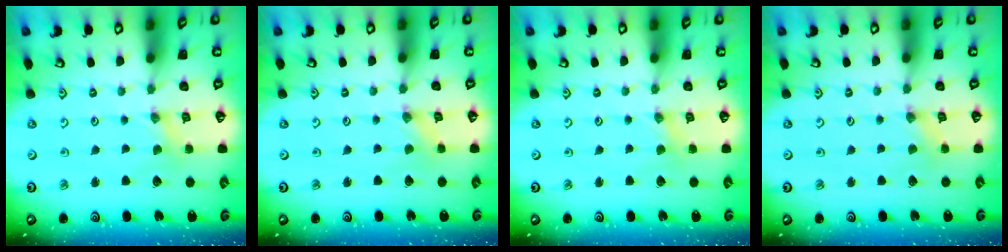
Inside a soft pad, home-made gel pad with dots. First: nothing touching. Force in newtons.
{"total": 0.0}
{"total": 1.9, "press": 1.9, "slide": 0.3}
{"total": 0.6, "press": 0.6, "slide": 0.2}